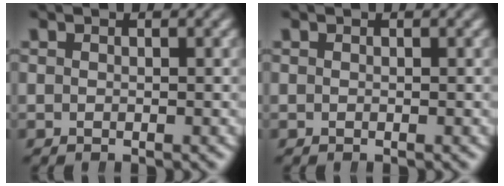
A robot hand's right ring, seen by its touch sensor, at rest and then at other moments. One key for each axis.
{"total": 0.0}